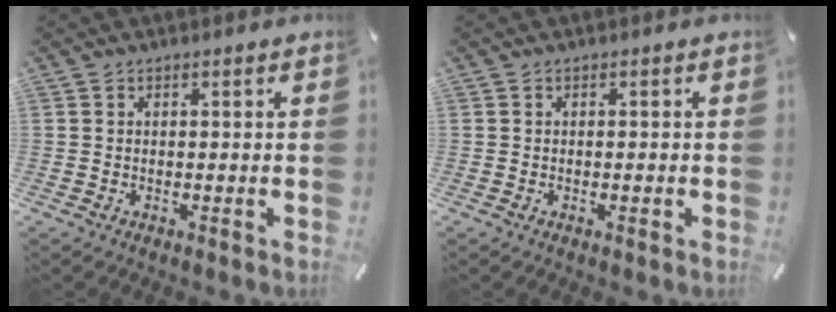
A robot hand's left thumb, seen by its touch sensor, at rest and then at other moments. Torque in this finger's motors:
{"motor_torque": [-0.28, -0.14, -0.11, -0.11, -0.01]}